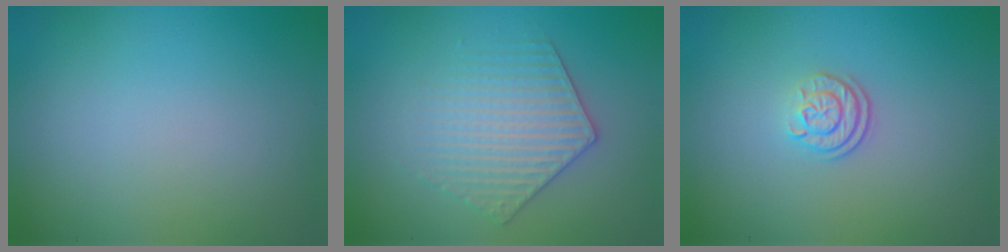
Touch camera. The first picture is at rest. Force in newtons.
{"total": 3.5, "press": 3.4, "slide": 0.7}
{"total": 2.3, "press": 1.7, "slide": 1.5}